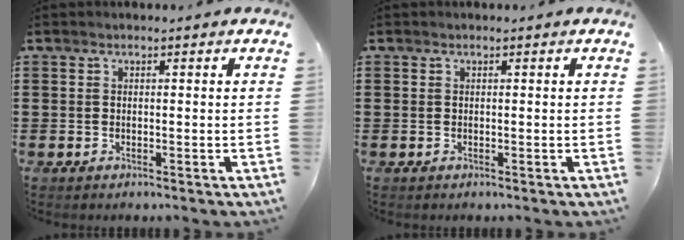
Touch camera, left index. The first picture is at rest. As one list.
[{"total": 0.0}]